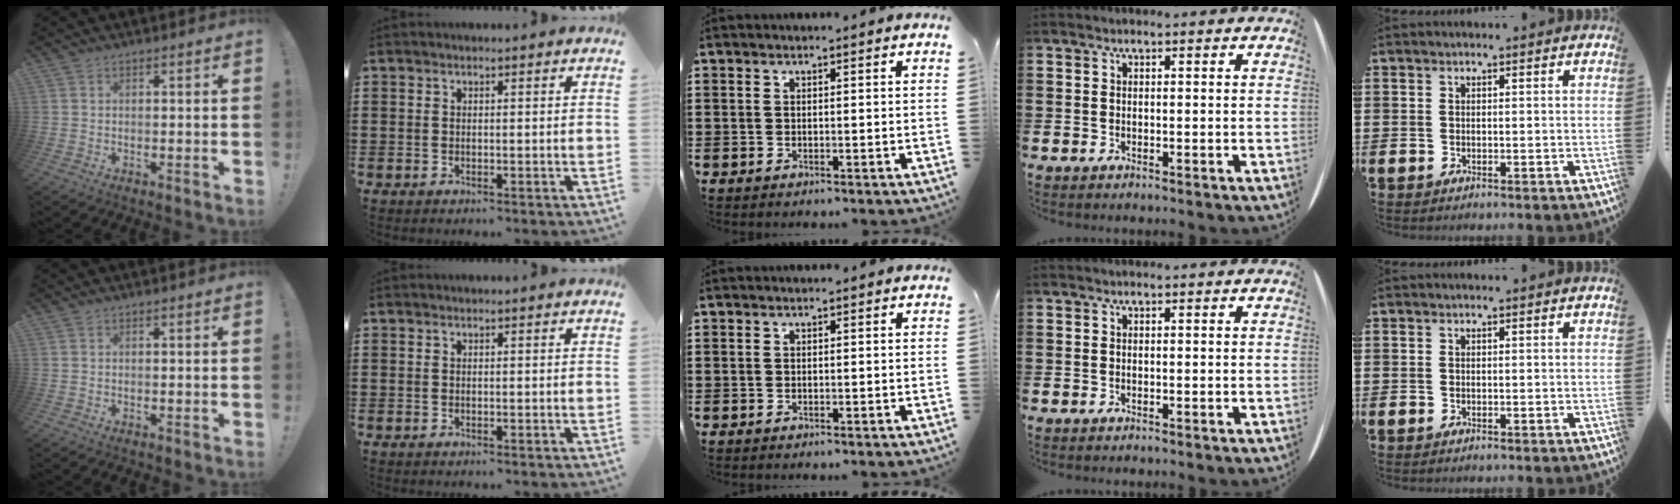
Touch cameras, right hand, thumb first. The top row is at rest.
{}